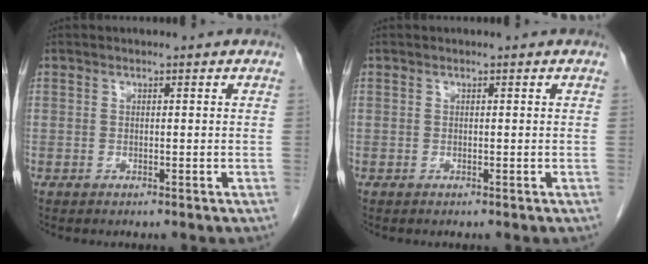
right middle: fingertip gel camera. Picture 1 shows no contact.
{"total": 0.0}